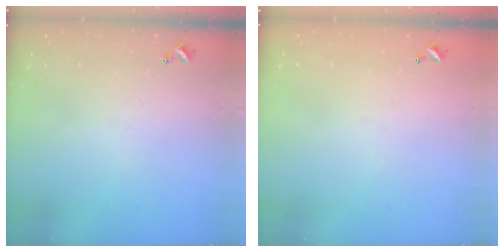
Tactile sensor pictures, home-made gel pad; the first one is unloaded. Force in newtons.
{"total": 2.9, "press": 2.9, "slide": 0.1}